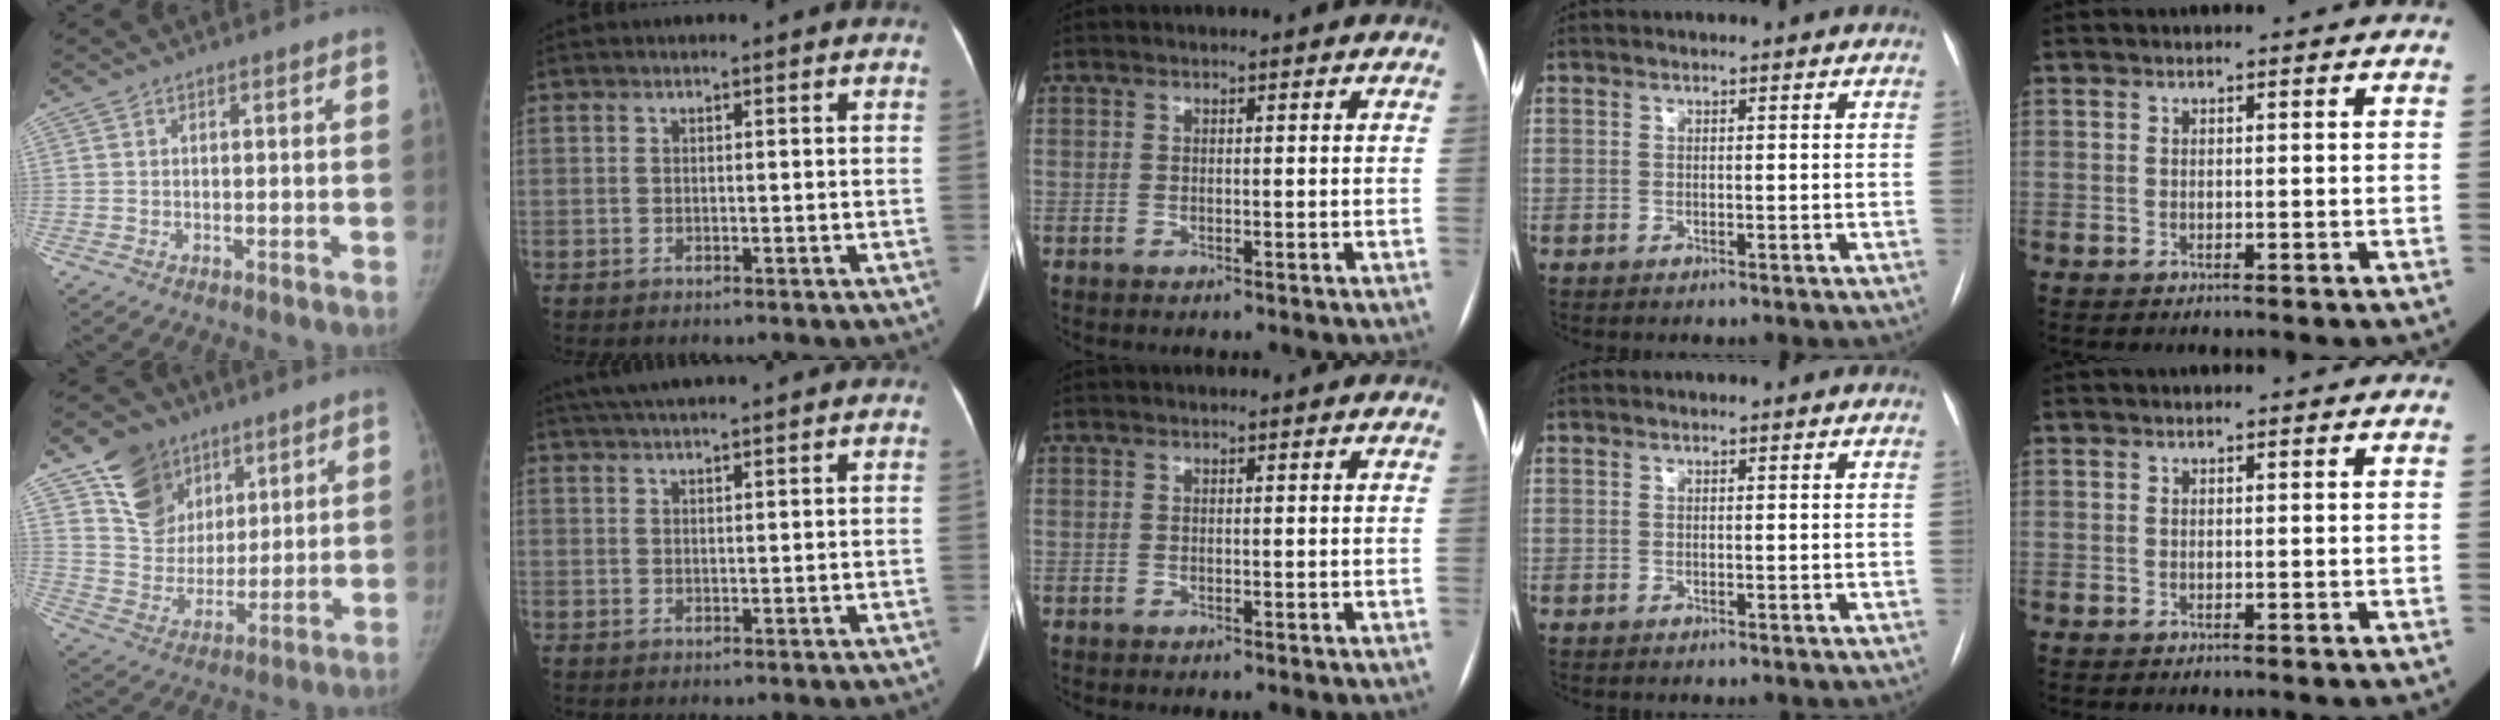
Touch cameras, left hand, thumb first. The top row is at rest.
{"thumb": {"total": 13.7, "force": [8.0, 10.2, 4.3], "torque": [-0.035, -0.047, 0.150]}, "index": {"total": 8.8, "force": [7.6, 0.3, 4.4], "torque": [-0.070, 0.041, 0.111]}}